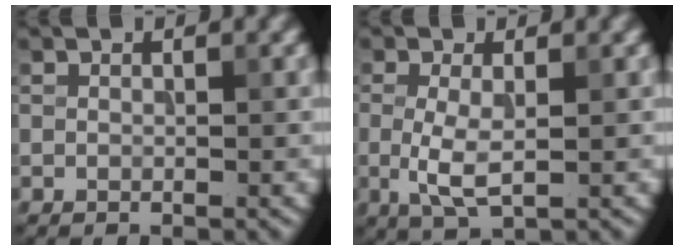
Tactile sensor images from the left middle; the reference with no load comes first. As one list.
[{"total": 2.9, "force": [-0.2, 0.8, 2.8], "torque": [-0.066, -0.002, 0.000]}]